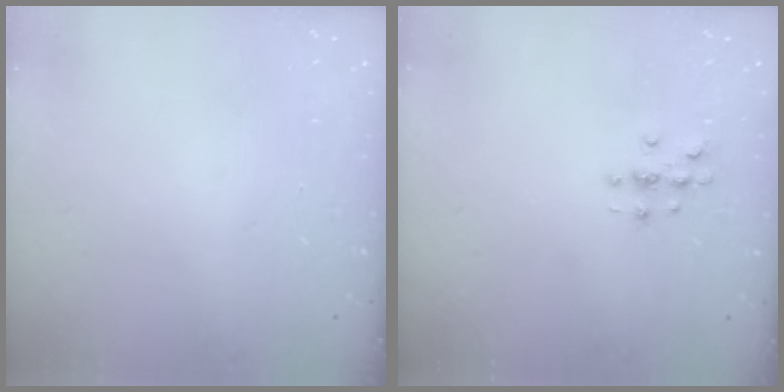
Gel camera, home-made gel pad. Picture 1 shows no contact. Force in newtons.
{"total": 3.0, "press": 3.0, "slide": 0.3}